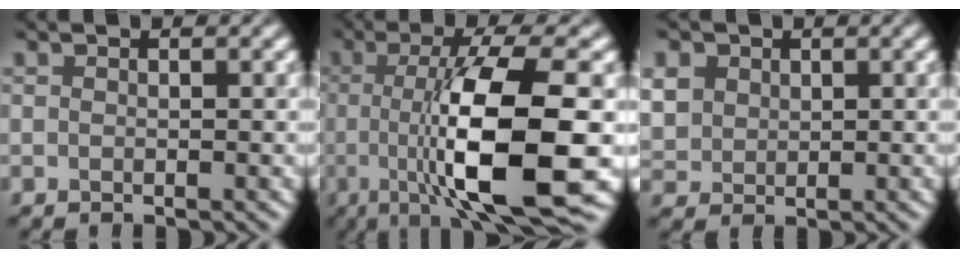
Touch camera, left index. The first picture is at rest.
{"total": 11.4, "force": [-2.3, 2.5, 10.9], "torque": [-0.154, -0.007, -0.031]}
{"total": 1.6, "force": [0.1, 1.6, -0.2], "torque": [-0.012, -0.002, 0.019]}